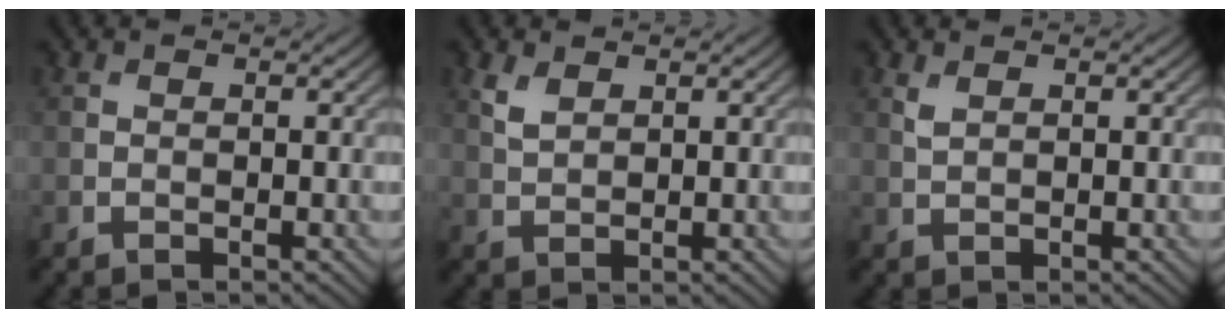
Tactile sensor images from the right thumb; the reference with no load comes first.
{"total": 2.3, "force": [1.4, 1.2, 1.4], "torque": [-0.039, -0.001, 0.033]}
{"total": 1.0, "force": [0.7, 0.4, 0.7], "torque": [-0.024, -0.001, 0.018]}